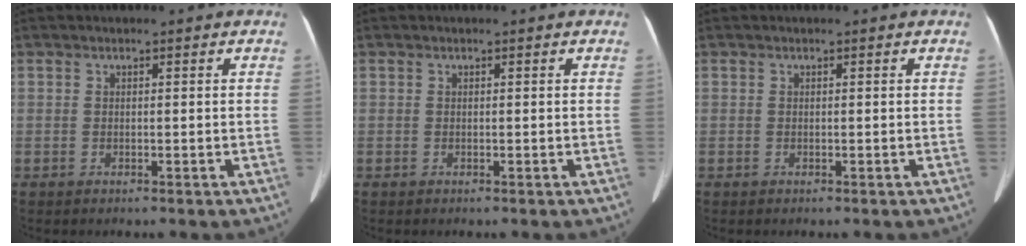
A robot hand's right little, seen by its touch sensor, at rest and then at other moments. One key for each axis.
{"total": 0.0}
{"total": 0.0}